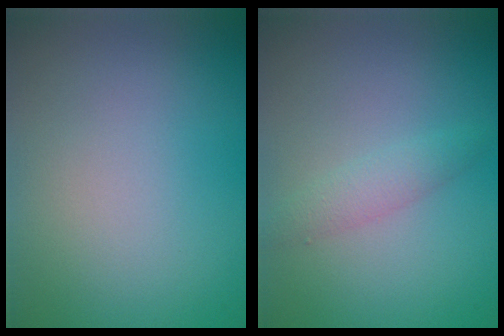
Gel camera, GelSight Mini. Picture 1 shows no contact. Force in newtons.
{"total": 1.6, "press": 1.6, "slide": 0.0}